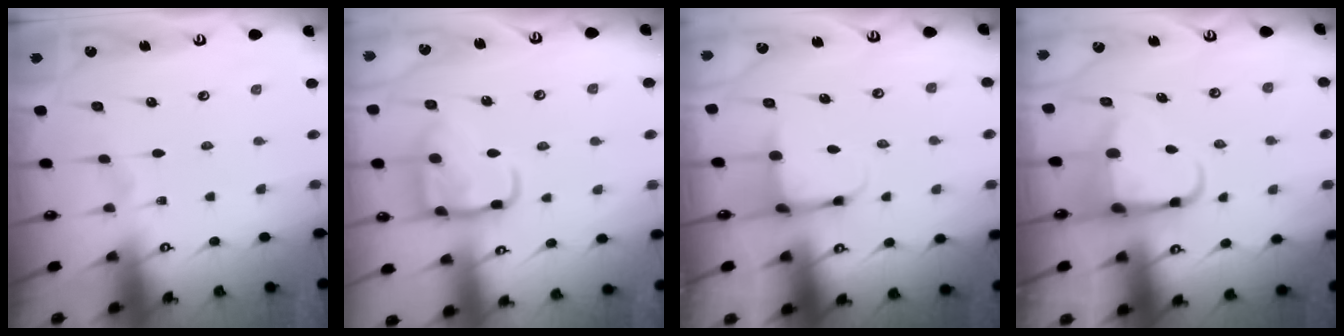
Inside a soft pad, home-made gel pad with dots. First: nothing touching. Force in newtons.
{"total": 14.1, "press": 14.1, "slide": 1.3}
{"total": 3.8, "press": 3.5, "slide": 1.3}
{"total": 5.3, "press": 5.2, "slide": 1.0}